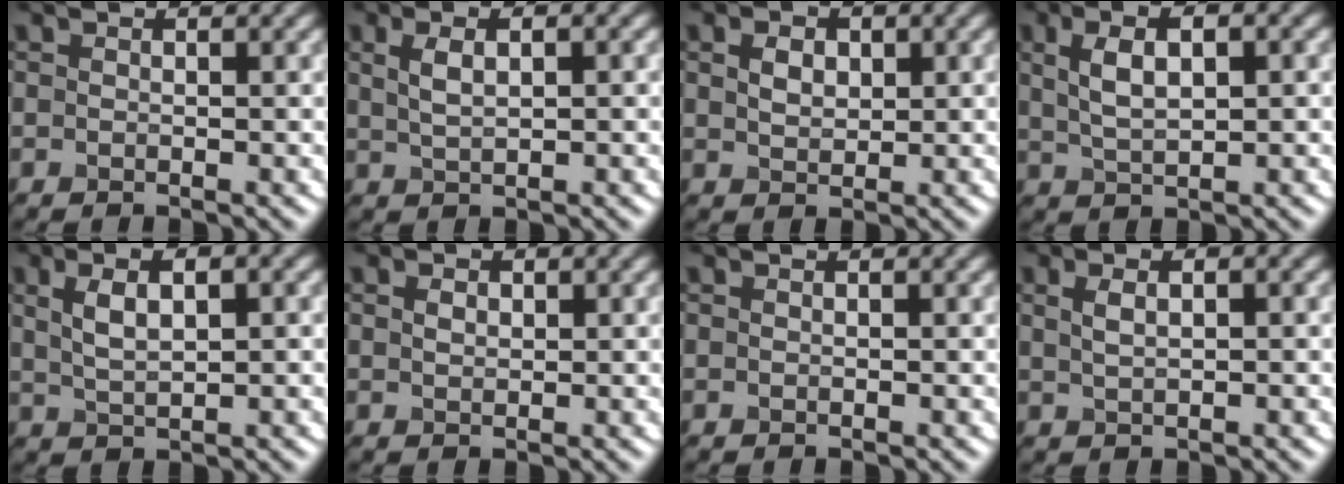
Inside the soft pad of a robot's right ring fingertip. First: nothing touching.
{"total": 2.5, "force": [0.8, 0.9, 2.1], "torque": [-0.042, 0.003, 0.019]}
{"total": 2.2, "force": [0.8, 1.5, 1.4], "torque": [-0.024, -0.002, 0.014]}
{"total": 4.5, "force": [1.3, 1.9, 3.8], "torque": [-0.076, 0.006, 0.025]}
{"total": 3.8, "force": [1.2, 1.5, 3.3], "torque": [-0.067, 0.006, 0.024]}
{"total": 1.1, "force": [0.4, 0.7, 0.7], "torque": [-0.012, 0.001, 0.007]}
{"total": 0.0}
{"total": 1.9, "force": [0.8, 0.8, 1.6], "torque": [-0.022, -0.003, 0.016]}